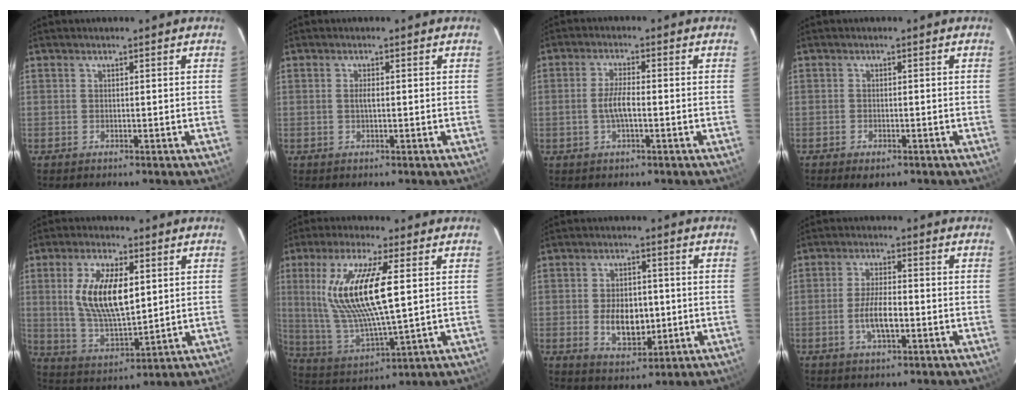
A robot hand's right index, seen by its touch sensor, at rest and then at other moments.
{"total": 1.1, "force": [0.0, 0.3, 1.1], "torque": [-0.022, 0.001, -0.001]}
{"total": 4.2, "force": [-0.9, 1.1, 4.0], "torque": [-0.079, 0.001, -0.017]}
{"total": 2.3, "force": [-1.5, 1.2, 1.4], "torque": [-0.031, -0.006, -0.025]}
{"total": 13.7, "force": [2.9, 6.0, 12.0], "torque": [-0.232, -0.002, 0.064]}
{"total": 17.3, "force": [3.9, 3.6, 16.5], "torque": [-0.326, -0.007, 0.089]}
{"total": 8.6, "force": [-1.1, 5.4, 6.6], "torque": [-0.124, -0.003, -0.007]}
{"total": 6.0, "force": [-1.8, 2.0, 5.4], "torque": [-0.108, -0.003, -0.031]}